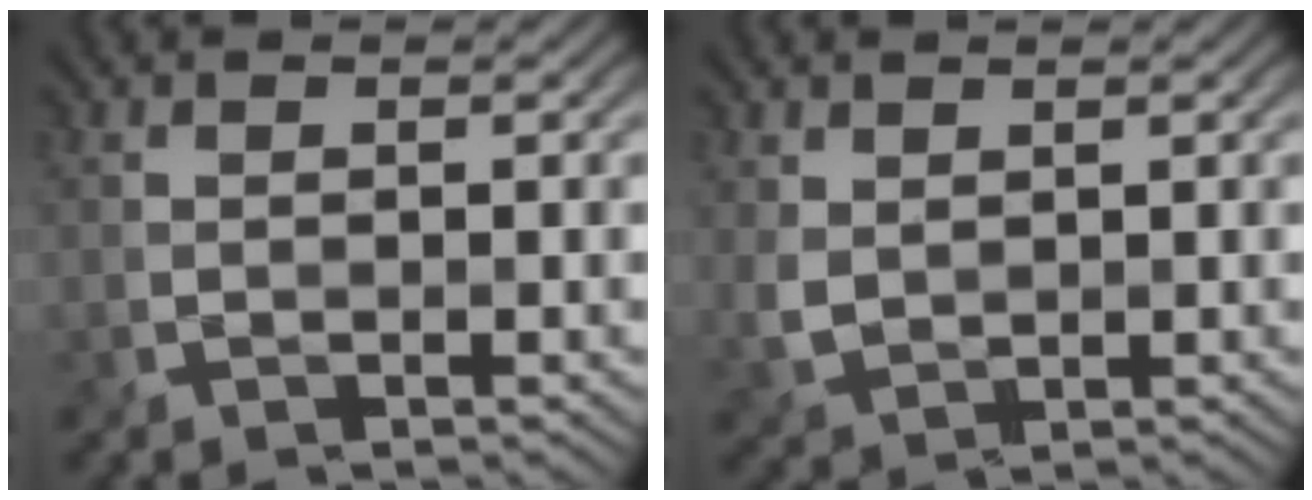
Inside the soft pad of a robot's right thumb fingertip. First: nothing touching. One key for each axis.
{"total": 2.0, "fx": 1.2, "fy": 1.3, "fz": 1.0, "tx": -0.027, "ty": -0.005, "tz": 0.026}